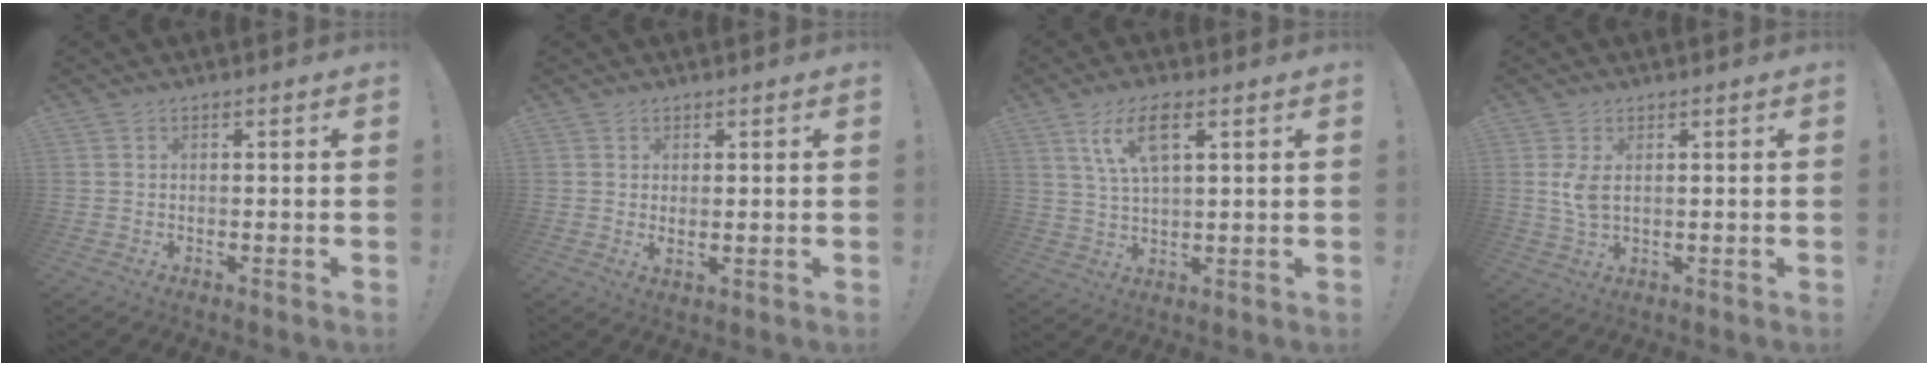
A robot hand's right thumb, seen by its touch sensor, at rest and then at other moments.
{"total": 2.0, "force": [1.5, 0.4, 1.3], "torque": [-0.018, -0.008, 0.024]}
{"total": 9.2, "force": [4.3, 3.2, 7.5], "torque": [-0.141, 0.001, 0.077]}
{"total": 5.0, "force": [1.0, 2.4, 4.3], "torque": [-0.078, -0.002, 0.015]}